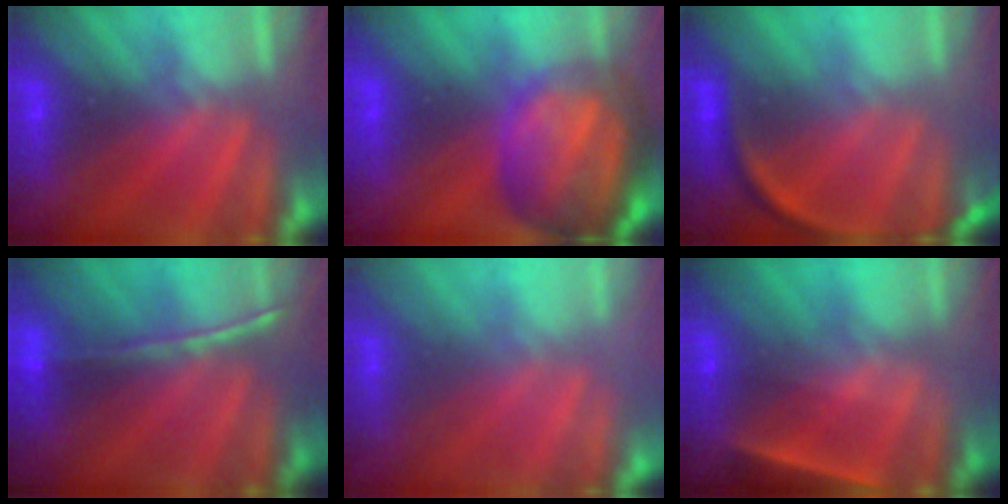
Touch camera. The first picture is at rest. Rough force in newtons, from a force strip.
{"total": 7.3}
{"total": 3.4}
{"total": 1.6}
{"total": 2.2}
{"total": 4.6}